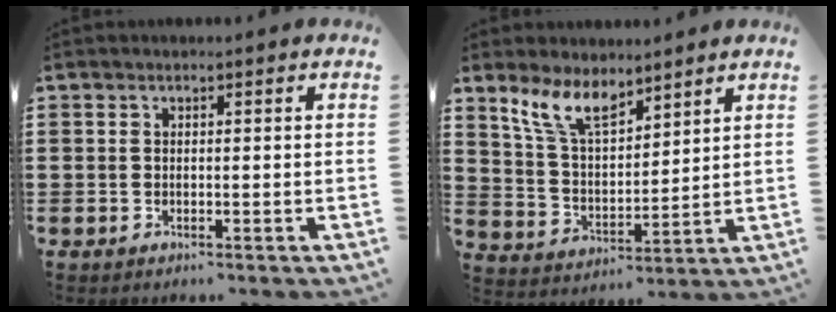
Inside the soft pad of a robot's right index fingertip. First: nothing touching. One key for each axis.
{"total": 8.3, "fx": 6.4, "fy": 2.8, "fz": 4.5, "tx": -0.108, "ty": -0.016, "tz": 0.120}